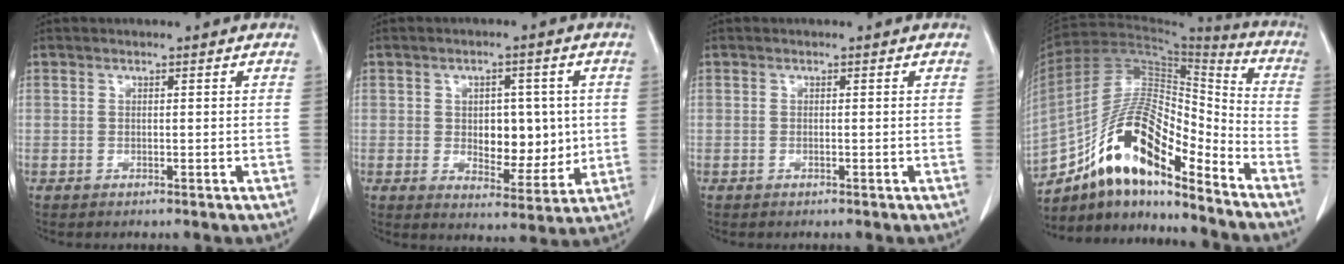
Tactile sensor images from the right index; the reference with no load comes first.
{"total": 8.2, "force": [0.3, 4.6, 6.8], "torque": [-0.087, 0.004, 0.017]}
{"total": 0.0}
{"total": 16.6, "force": [-11.4, 4.3, 11.2], "torque": [-0.199, 0.033, -0.197]}